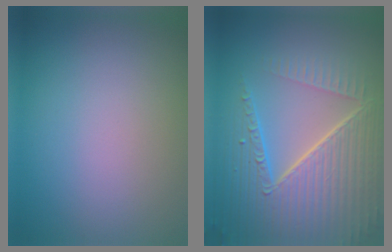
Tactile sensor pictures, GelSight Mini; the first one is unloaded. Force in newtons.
{"total": 8.6, "press": 6.0, "slide": 6.2}